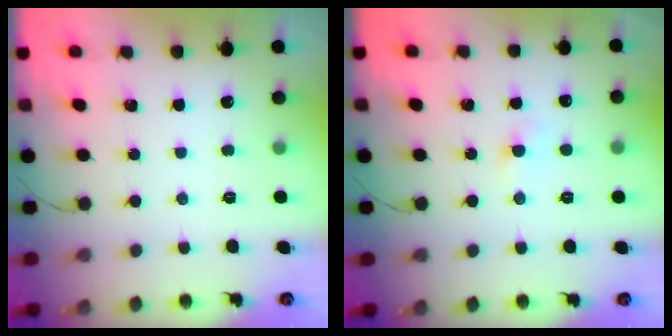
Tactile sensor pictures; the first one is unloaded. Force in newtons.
{"total": 2.7, "press": 2.4, "slide": 1.2}